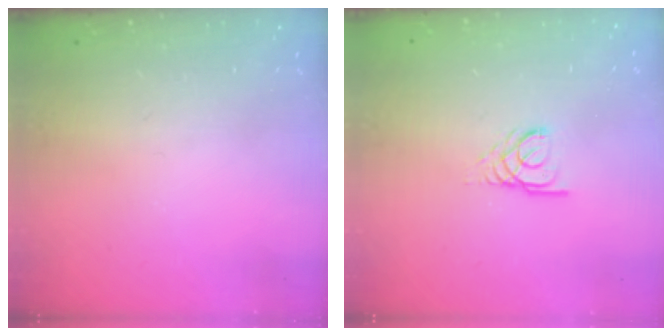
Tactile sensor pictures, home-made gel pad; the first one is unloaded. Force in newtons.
{"total": 2.4, "press": 2.4, "slide": 0.1}